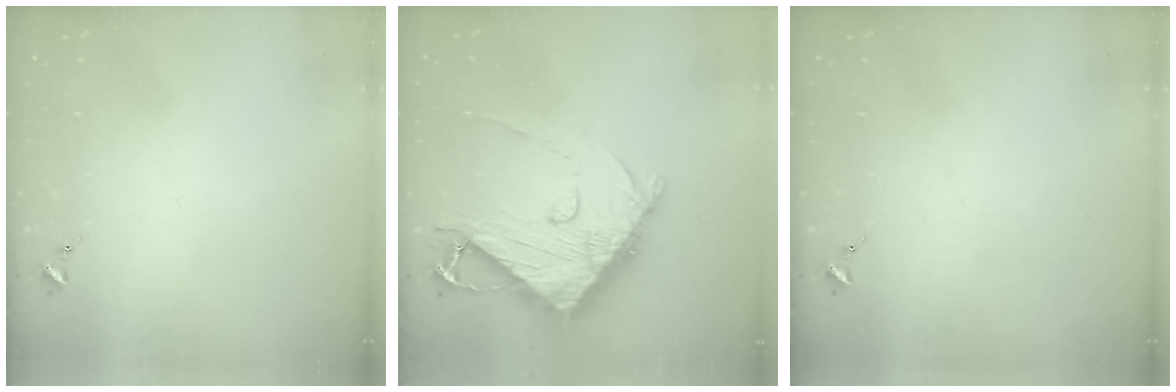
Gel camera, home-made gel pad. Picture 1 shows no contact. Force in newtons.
{"total": 14.2, "press": 14.1, "slide": 1.7}
{"total": 0.0}